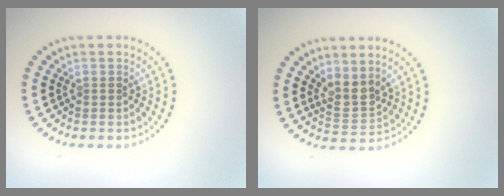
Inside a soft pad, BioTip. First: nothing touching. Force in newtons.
{"total": 2.4, "press": 2.0, "slide": 1.5}